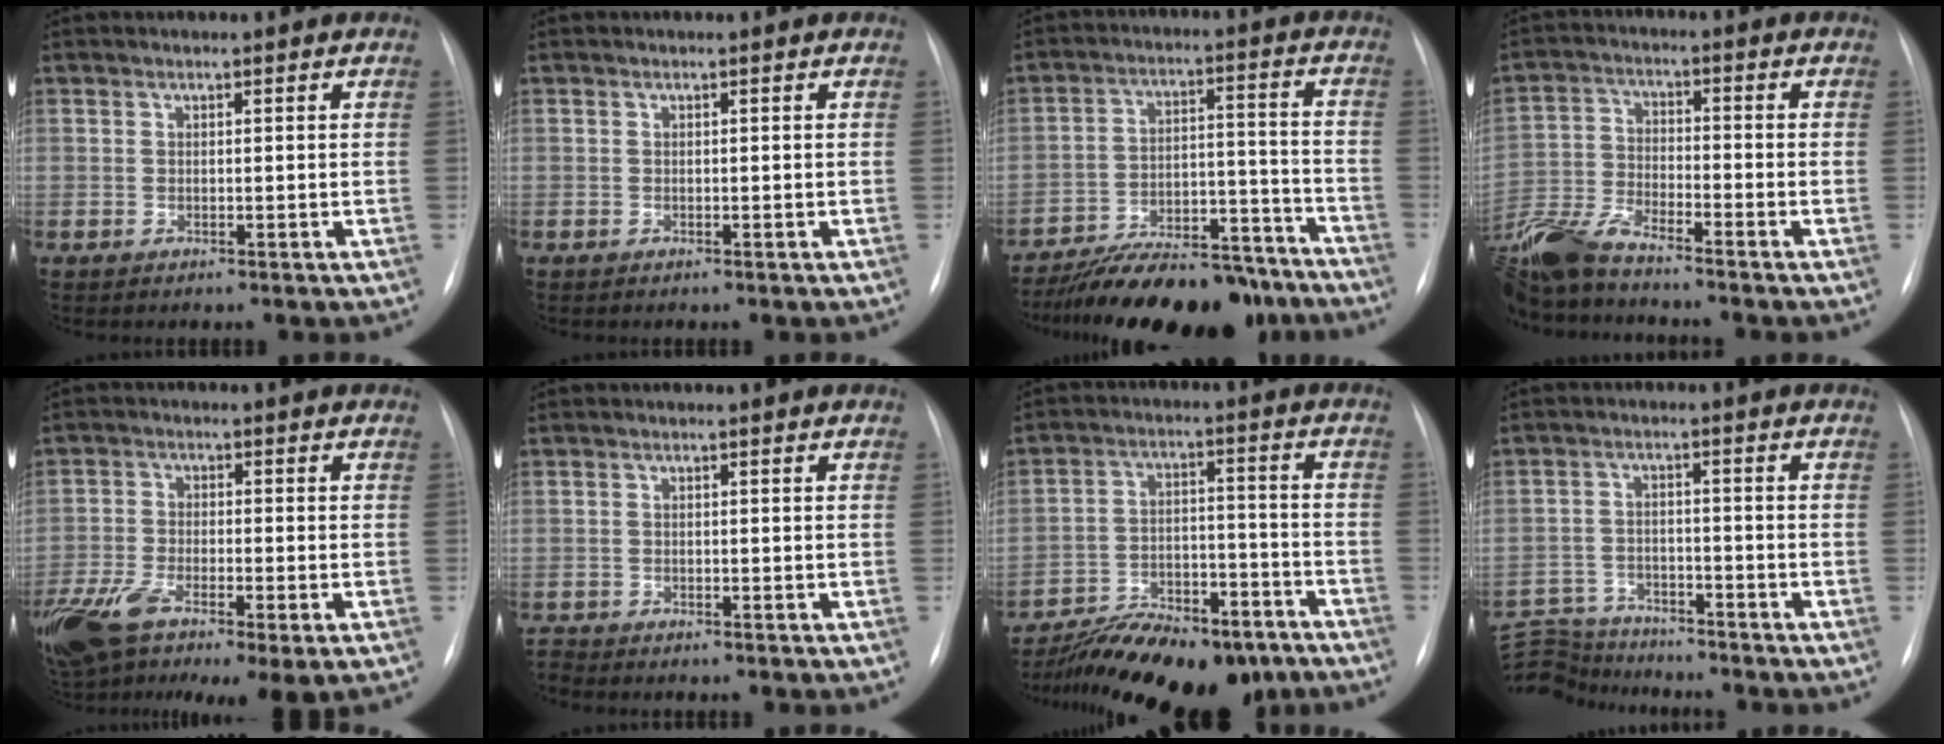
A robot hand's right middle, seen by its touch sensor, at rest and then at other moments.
{"total": 0.0}
{"total": 20.1, "force": [-17.7, 5.6, 7.9], "torque": [-0.107, 0.023, -0.263]}
{"total": 11.3, "force": [-9.8, 1.4, 5.4], "torque": [-0.121, -0.020, -0.193]}
{"total": 15.6, "force": [-8.4, 4.9, 12.2], "torque": [-0.253, -0.027, -0.143]}
{"total": 1.0, "force": [-0.9, -0.2, -0.4], "torque": [0.007, -0.005, -0.017]}
{"total": 17.7, "force": [-14.2, 6.2, 8.5], "torque": [-0.127, 0.016, -0.219]}
{"total": 9.6, "force": [-9.2, 2.5, 1.0], "torque": [-0.032, 0.008, -0.152]}